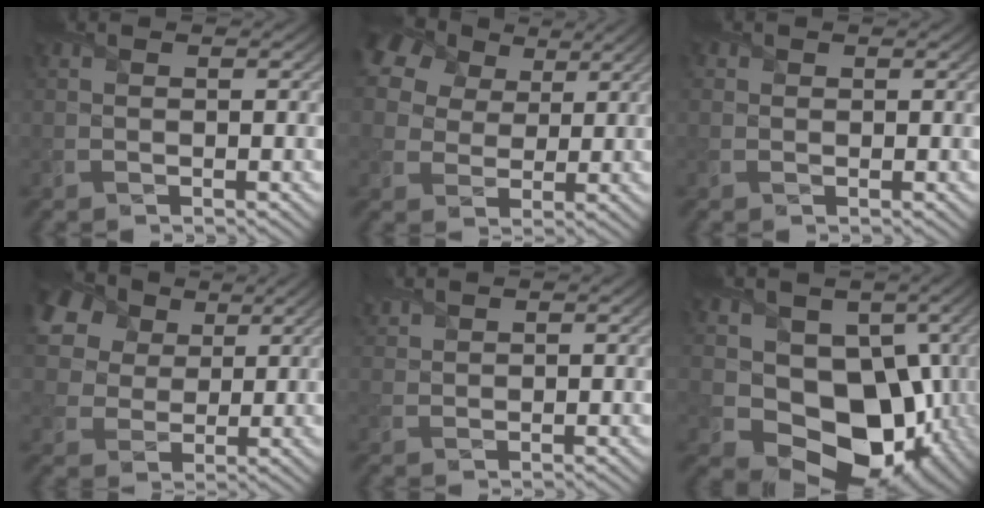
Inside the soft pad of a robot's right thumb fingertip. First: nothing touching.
{"total": 13.0, "force": [7.2, 8.7, 6.5], "torque": [-0.180, 0.046, 0.129]}
{"total": 0.8, "force": [0.3, 0.7, 0.0], "torque": [0.003, 0.000, 0.004]}
{"total": 13.4, "force": [7.0, 9.0, 7.0], "torque": [-0.195, 0.038, 0.133]}
{"total": 2.1, "force": [2.0, 0.4, 0.5], "torque": [-0.017, 0.010, 0.047]}
{"total": 12.5, "force": [-0.6, 9.6, 8.1], "torque": [-0.120, -0.037, -0.007]}